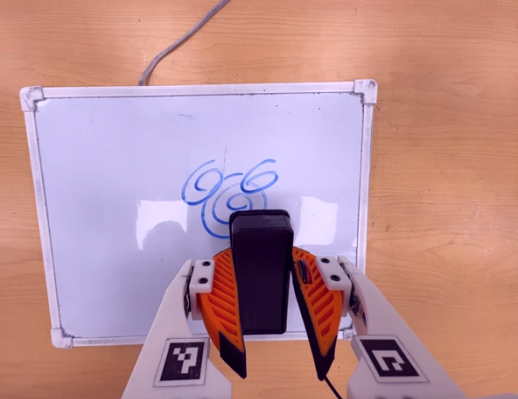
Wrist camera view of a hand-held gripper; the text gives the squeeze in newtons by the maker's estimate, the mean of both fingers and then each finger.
{"total": 8.2, "left": 6.7, "right": 9.8}